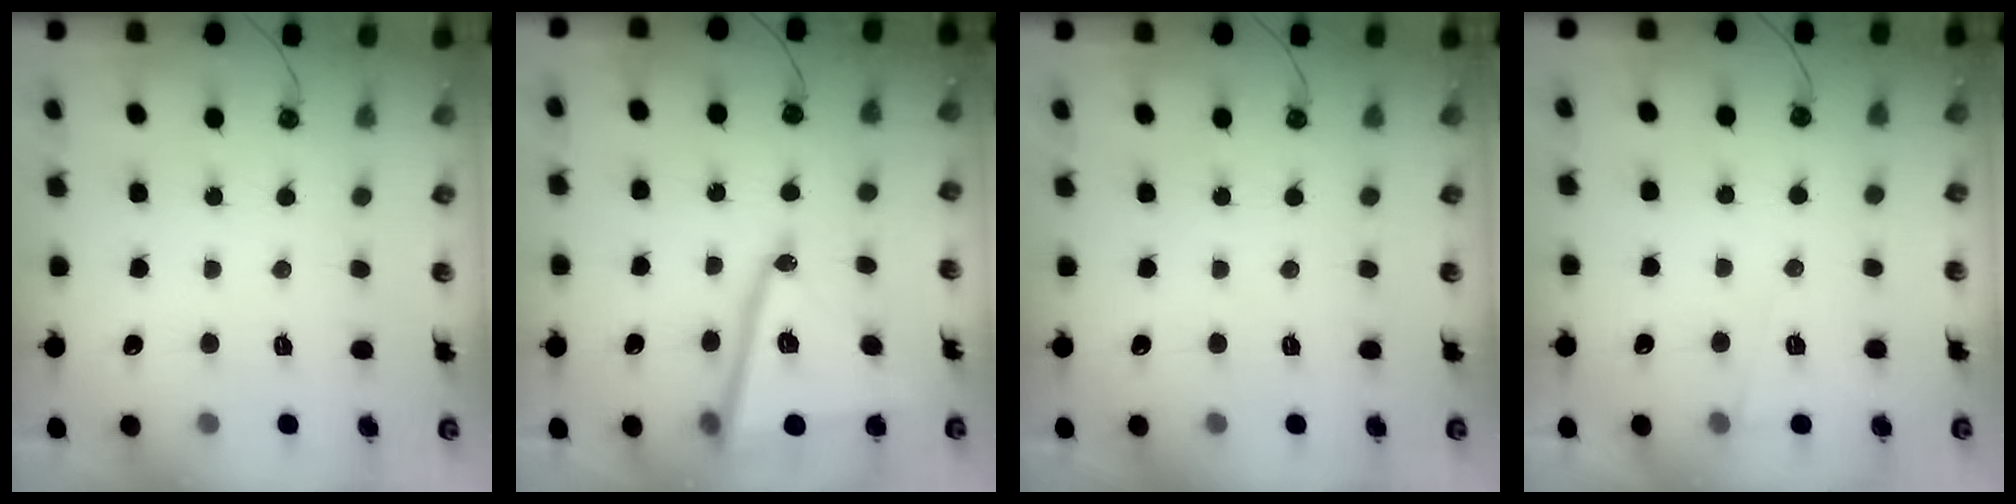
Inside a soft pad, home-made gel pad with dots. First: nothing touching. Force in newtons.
{"total": 18.0, "press": 17.8, "slide": 2.2}
{"total": 0.0}
{"total": 5.6, "press": 3.7, "slide": 4.2}